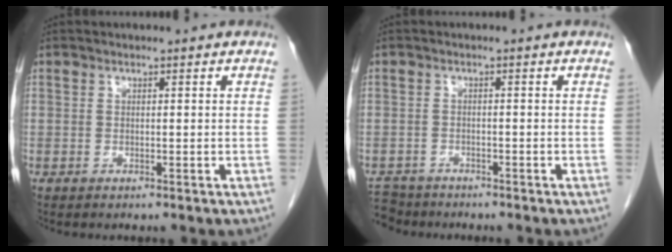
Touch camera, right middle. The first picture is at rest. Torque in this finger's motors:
{"motor_torque": [0.01, 0.01, -0.01, 0.00]}